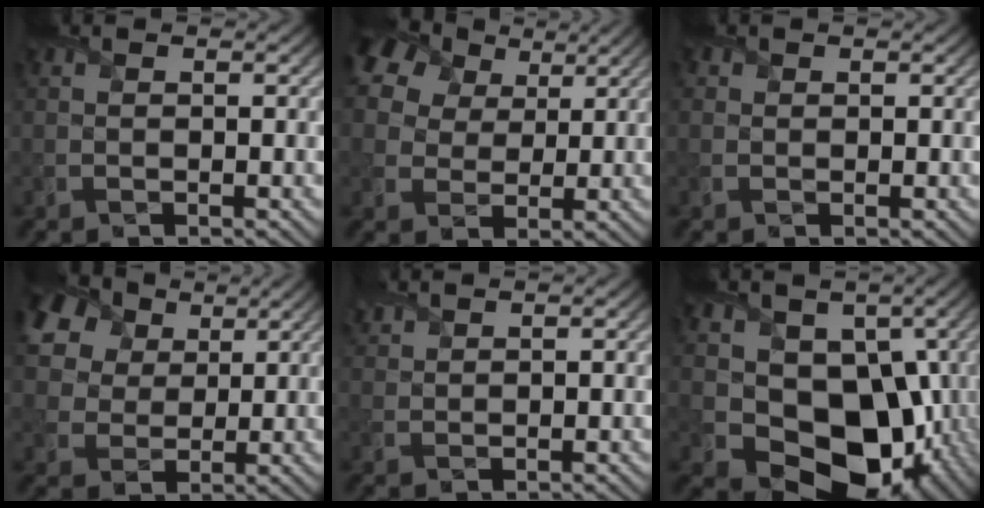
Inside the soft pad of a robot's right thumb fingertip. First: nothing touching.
{"total": 13.0, "force": [7.2, 8.7, 6.5], "torque": [-0.180, 0.046, 0.129]}
{"total": 0.8, "force": [0.3, 0.7, 0.0], "torque": [0.003, 0.000, 0.004]}
{"total": 13.4, "force": [7.0, 9.0, 7.0], "torque": [-0.195, 0.038, 0.133]}
{"total": 2.1, "force": [2.0, 0.4, 0.5], "torque": [-0.017, 0.010, 0.047]}
{"total": 12.5, "force": [-0.6, 9.6, 8.1], "torque": [-0.120, -0.037, -0.007]}